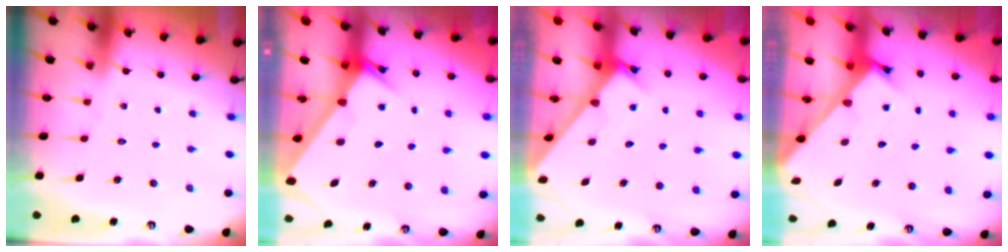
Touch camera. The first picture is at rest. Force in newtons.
{"total": 3.3, "press": 3.3, "slide": 0.2}
{"total": 2.9, "press": 2.9, "slide": 0.1}
{"total": 2.2, "press": 2.2, "slide": 0.1}